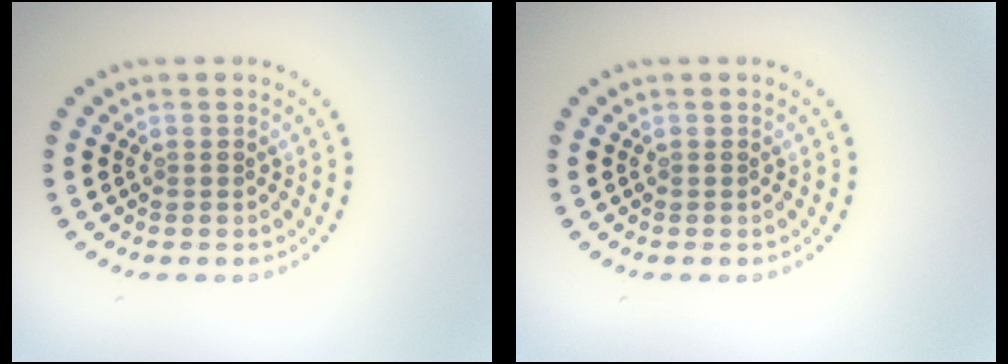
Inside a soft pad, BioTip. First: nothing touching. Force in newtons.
{"total": 0.0}